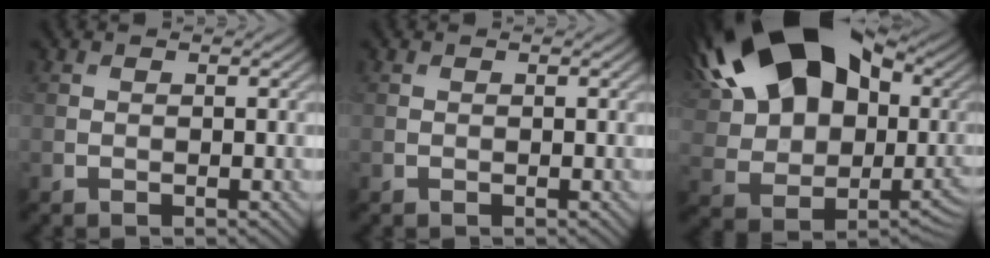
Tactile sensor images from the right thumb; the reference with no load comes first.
{"total": 0.0}
{"total": 21.5, "force": [7.5, 13.9, 14.5], "torque": [-0.278, 0.053, 0.140]}